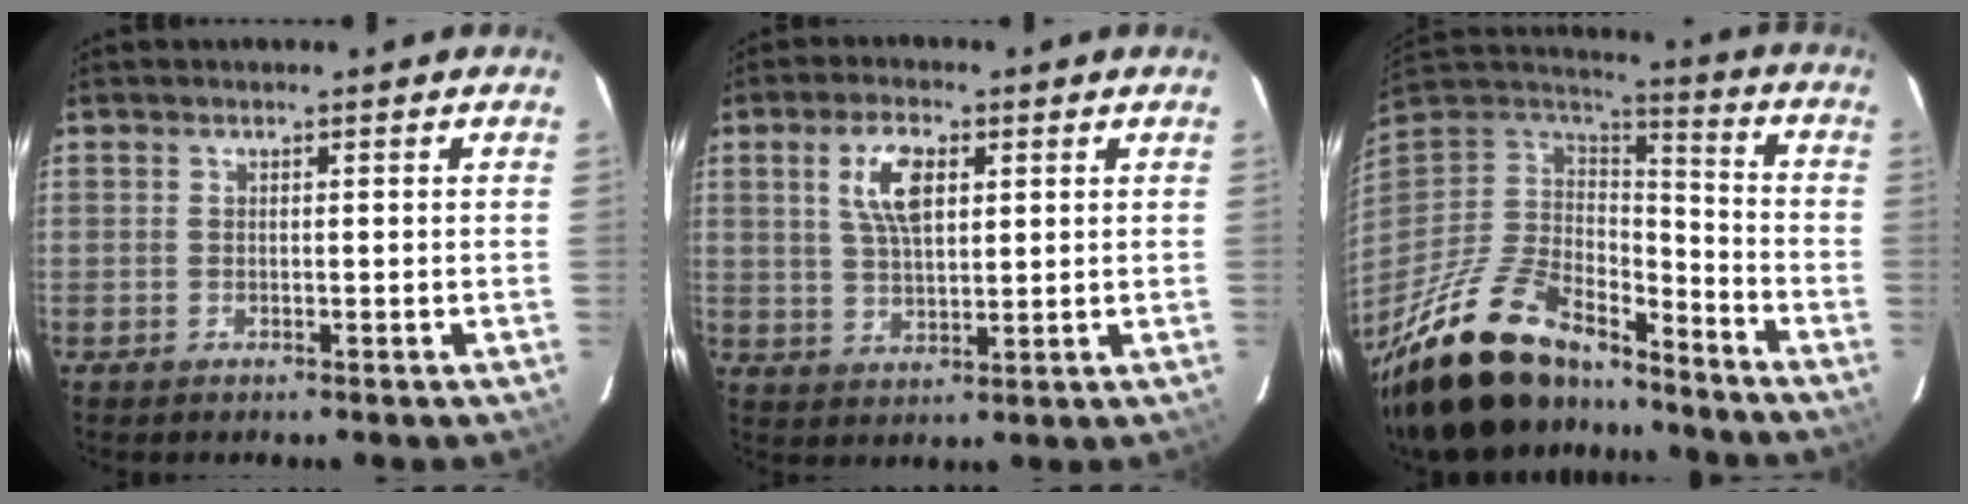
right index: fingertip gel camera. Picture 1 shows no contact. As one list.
[{"total": 7.5, "force": [2.7, 3.5, 6.1], "torque": [-0.116, 0.010, 0.052]}, {"total": 26.6, "force": [-19.9, 10.7, 14.0], "torque": [-0.289, -0.015, -0.329]}]